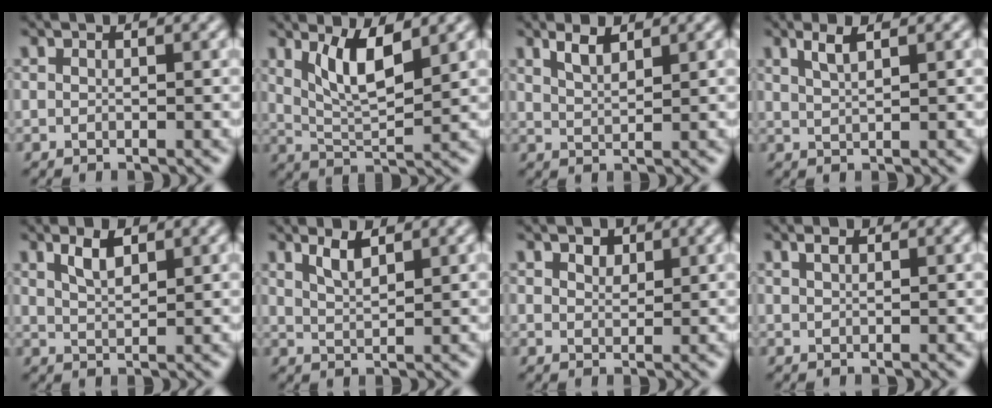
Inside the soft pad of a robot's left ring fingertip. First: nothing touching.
{"total": 4.8, "force": [2.3, 1.4, 3.9], "torque": [-0.081, -0.009, 0.047]}
{"total": 2.1, "force": [1.6, 0.6, 1.3], "torque": [-0.025, 0.000, 0.032]}
{"total": 2.0, "force": [1.2, 0.5, 1.5], "torque": [-0.027, 0.002, 0.022]}
{"total": 2.5, "force": [1.5, 0.9, 1.8], "torque": [-0.036, 0.002, 0.029]}
{"total": 2.2, "force": [1.5, 0.6, 1.5], "torque": [-0.029, -0.002, 0.031]}
{"total": 1.5, "force": [1.1, 0.8, 0.6], "torque": [-0.008, -0.001, 0.021]}
{"total": 0.9, "force": [0.6, 0.3, 0.6], "torque": [-0.012, 0.002, 0.012]}